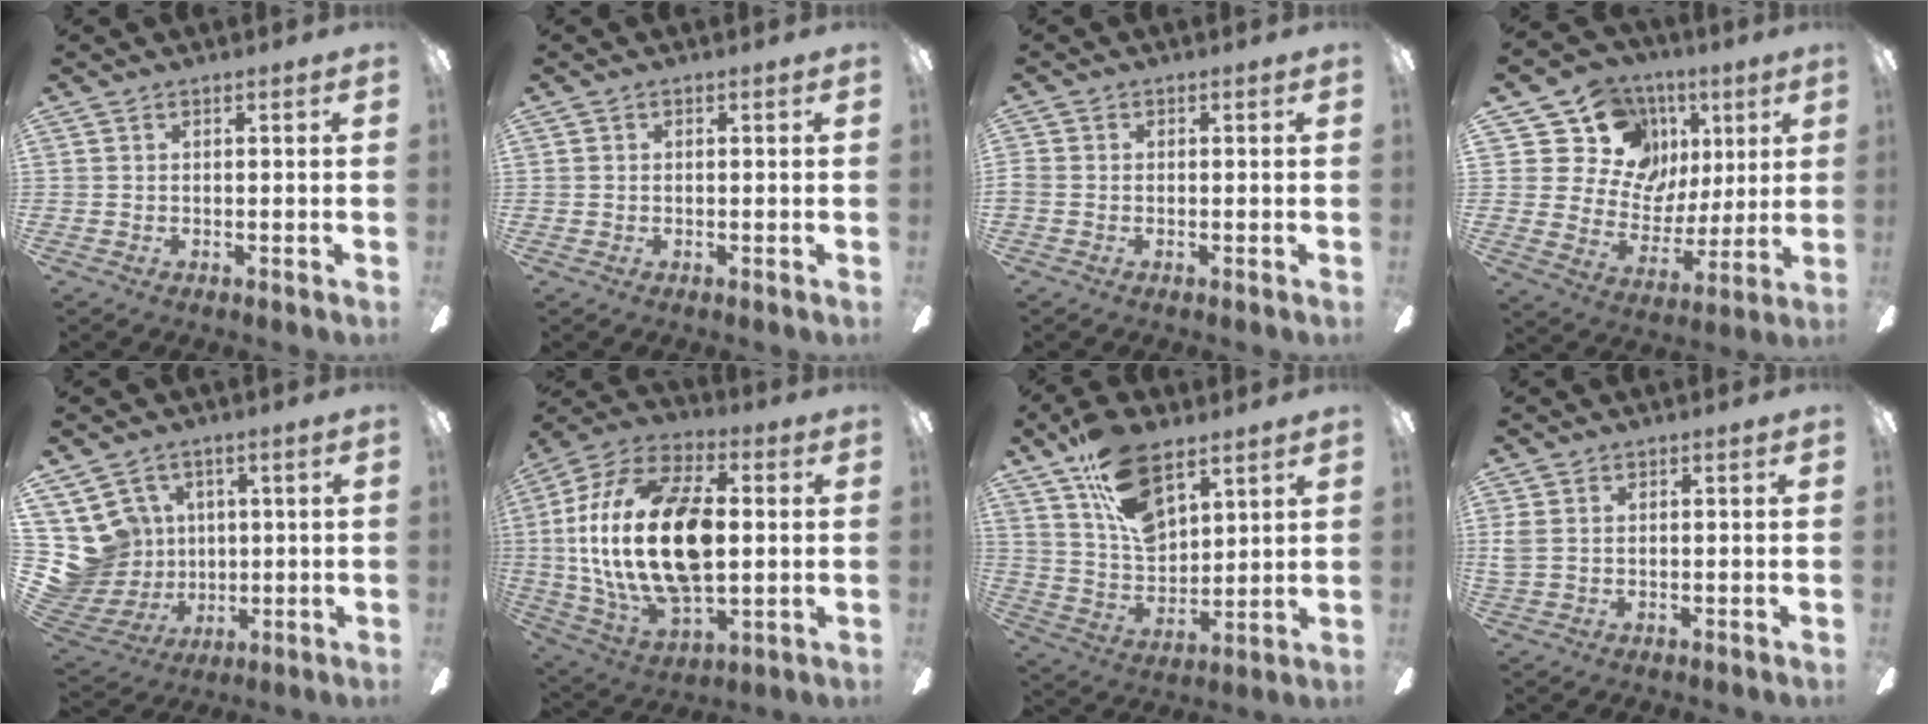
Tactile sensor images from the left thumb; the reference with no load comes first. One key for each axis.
{"total": 0.0}
{"total": 0.6, "fx": -0.3, "fy": 0.3, "fz": 0.5, "tx": -0.008, "ty": 0.002, "tz": -0.006}
{"total": 15.9, "fx": 7.1, "fy": 13.5, "fz": 4.6, "tx": -0.092, "ty": -0.040, "tz": 0.152}
{"total": 12.2, "fx": 2.6, "fy": 11.6, "fz": 2.8, "tx": -0.111, "ty": -0.030, "tz": 0.057}
{"total": 26.3, "fx": 1.4, "fy": 14.7, "fz": 21.7, "tx": -0.457, "ty": 0.002, "tz": 0.027}
{"total": 16.4, "fx": 10.0, "fy": 8.8, "fz": 9.6, "tx": -0.167, "ty": -0.040, "tz": 0.184}
{"total": 1.9, "fx": 0.3, "fy": 1.1, "fz": 1.6, "tx": -0.033, "ty": 0.005, "tz": 0.005}